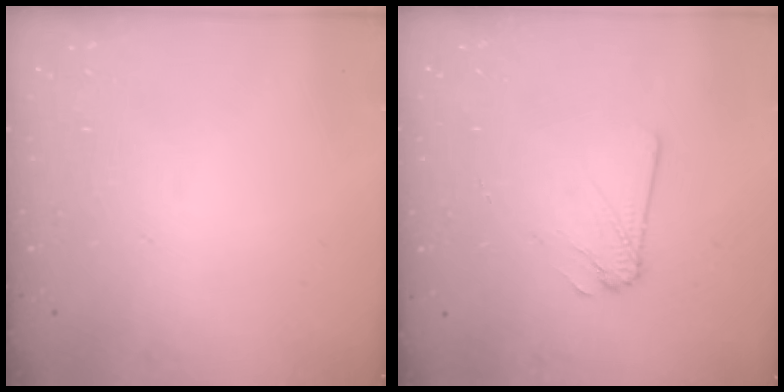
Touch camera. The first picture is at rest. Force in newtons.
{"total": 2.2, "press": 2.2, "slide": 0.1}